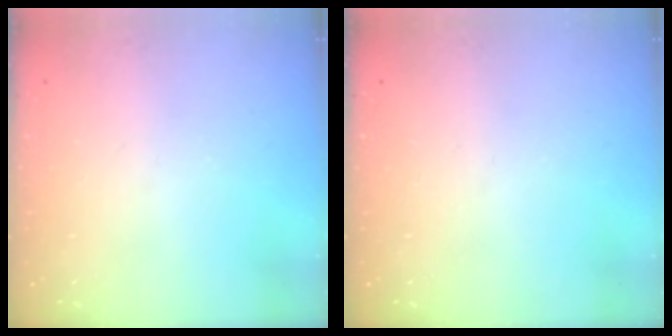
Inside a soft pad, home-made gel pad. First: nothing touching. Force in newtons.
{"total": 0.0}